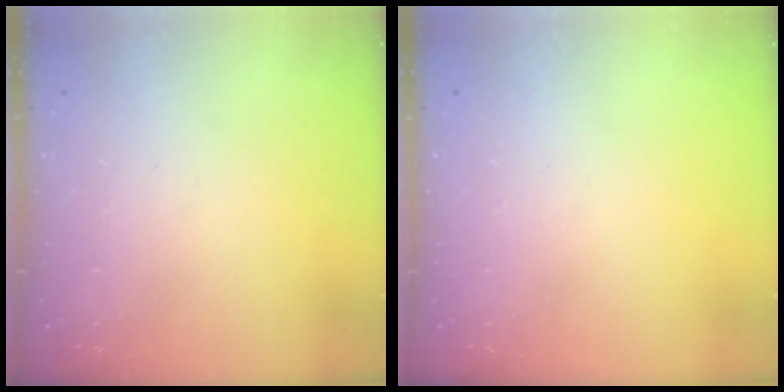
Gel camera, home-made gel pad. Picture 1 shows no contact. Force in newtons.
{"total": 0.0}